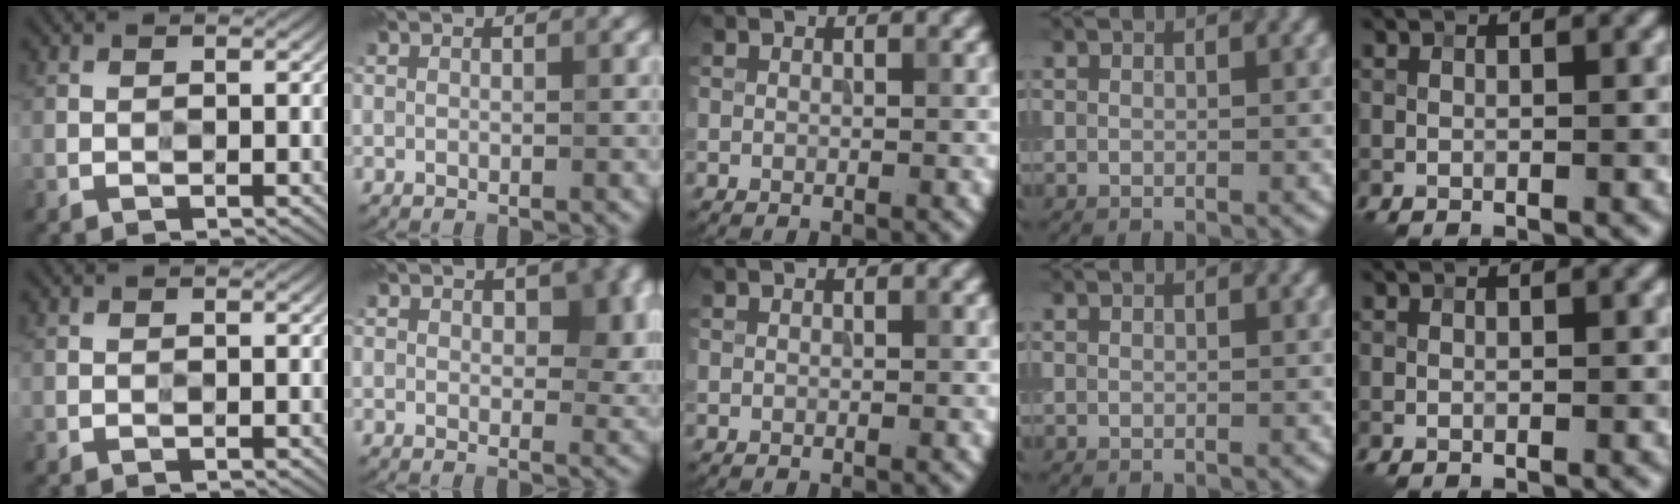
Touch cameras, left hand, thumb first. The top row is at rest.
{"index": {"total": 5.4, "force": [1.4, 3.2, 4.2], "torque": [-0.048, 0.003, 0.021]}}